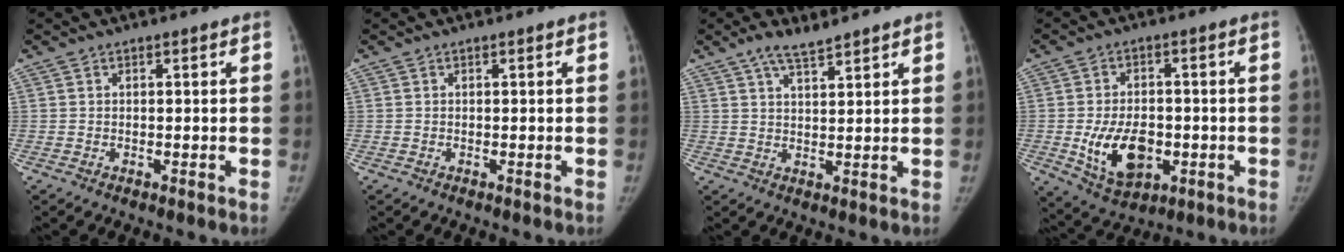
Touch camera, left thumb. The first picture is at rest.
{"total": 0.0}
{"total": 5.0, "force": [3.9, 1.3, 2.8], "torque": [-0.048, -0.017, 0.074]}
{"total": 11.4, "force": [-2.4, 7.3, 8.5], "torque": [-0.125, 0.001, -0.027]}